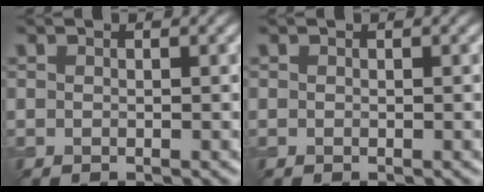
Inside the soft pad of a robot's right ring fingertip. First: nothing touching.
{"total": 0.0}